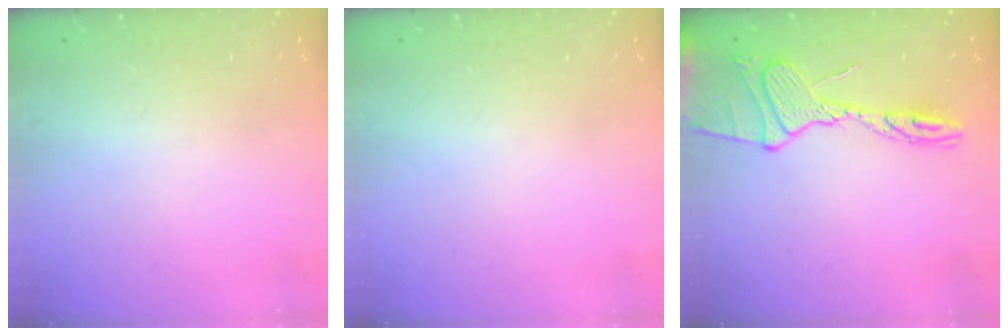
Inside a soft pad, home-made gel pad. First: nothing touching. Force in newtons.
{"total": 0.0}
{"total": 14.4, "press": 14.3, "slide": 1.2}